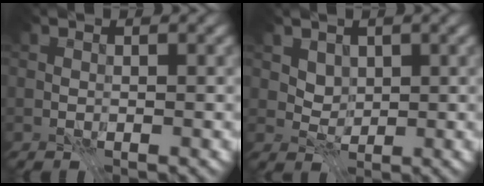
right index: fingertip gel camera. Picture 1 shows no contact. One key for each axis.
{"total": 2.3, "fx": 1.3, "fy": 1.6, "fz": 1.0, "tx": -0.028, "ty": -0.017, "tz": 0.044}